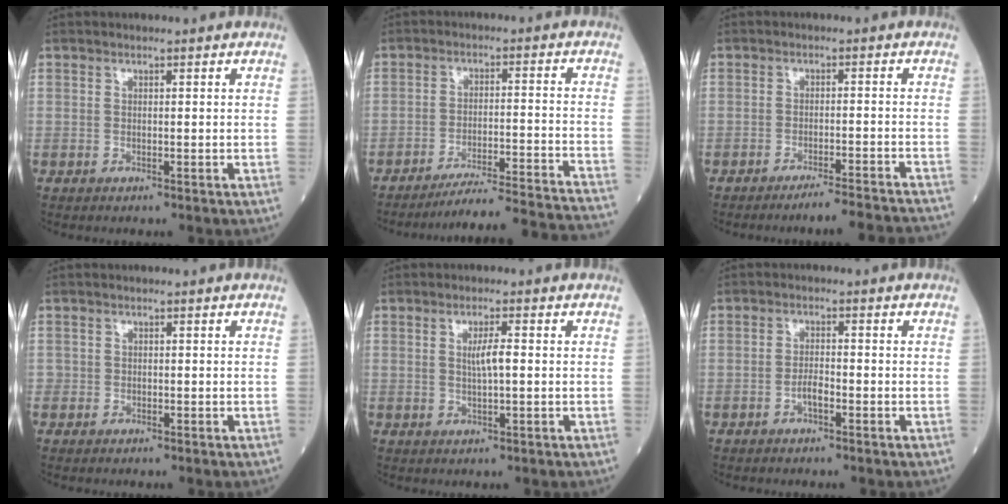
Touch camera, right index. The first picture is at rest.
{"total": 20.6, "force": [-19.5, -2.4, 6.1], "torque": [-0.042, -0.028, -0.263]}
{"total": 9.5, "force": [-9.0, -1.4, 2.9], "torque": [-0.008, -0.016, -0.122]}
{"total": 0.7, "force": [-0.1, 0.7, 0.0], "torque": [0.005, 0.005, -0.004]}
{"total": 2.9, "force": [0.3, 0.2, 2.9], "torque": [-0.054, -0.001, 0.005]}
{"total": 2.1, "force": [-1.0, 0.6, 1.7], "torque": [-0.028, 0.004, -0.018]}